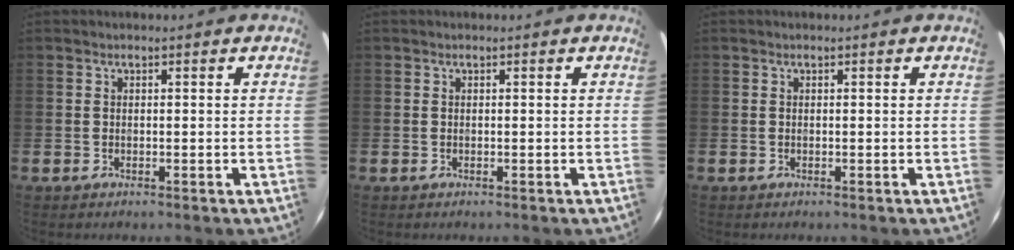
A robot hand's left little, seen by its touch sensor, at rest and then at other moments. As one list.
[{"total": 0.0}, {"total": 0.0}]